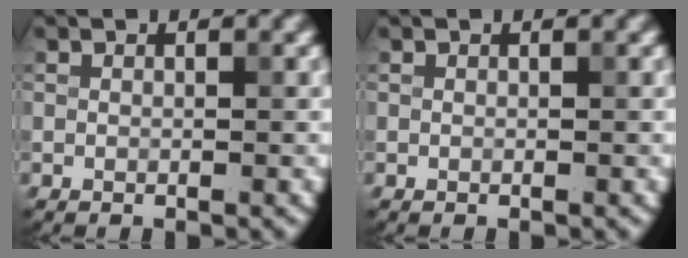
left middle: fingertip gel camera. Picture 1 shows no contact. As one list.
[{"total": 0.0}]